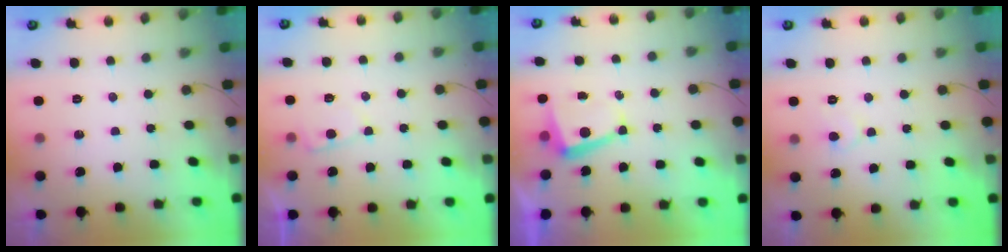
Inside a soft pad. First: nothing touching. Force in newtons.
{"total": 4.0, "press": 4.0, "slide": 0.5}
{"total": 4.7, "press": 4.6, "slide": 0.7}
{"total": 5.1, "press": 5.1, "slide": 0.5}